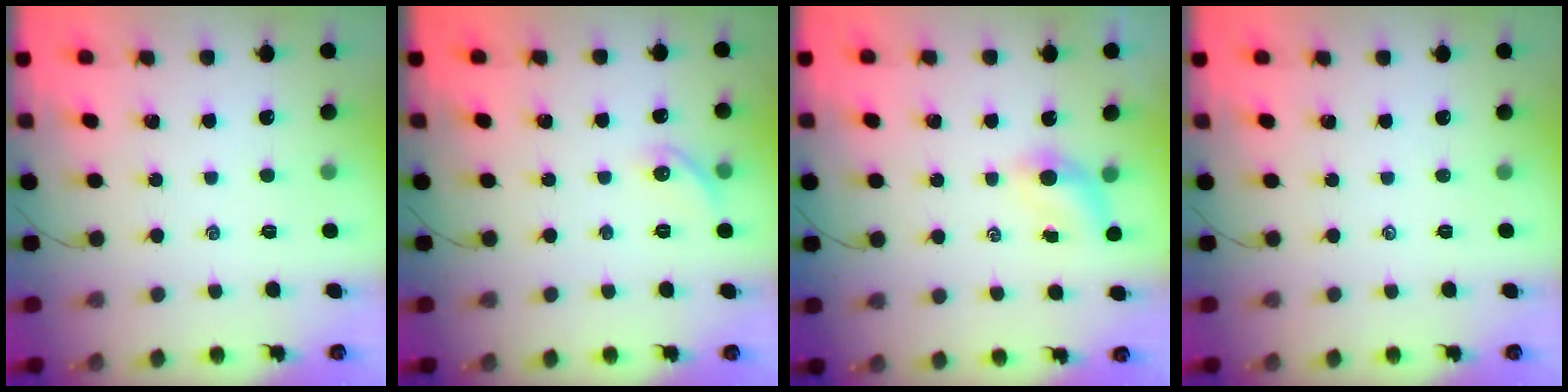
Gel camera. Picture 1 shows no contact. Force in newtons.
{"total": 6.1, "press": 6.0, "slide": 1.0}
{"total": 4.1, "press": 4.1, "slide": 0.8}
{"total": 0.0}